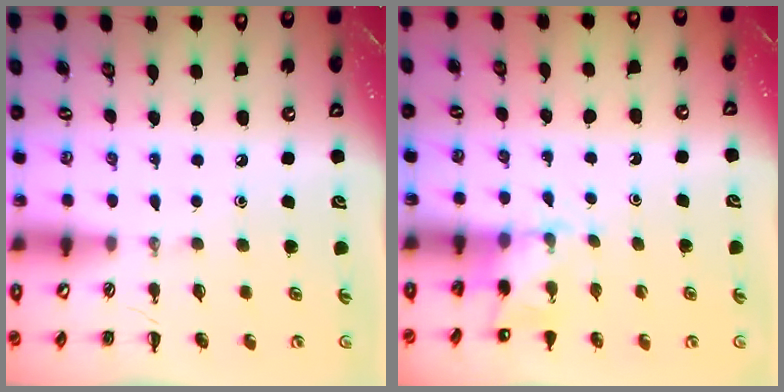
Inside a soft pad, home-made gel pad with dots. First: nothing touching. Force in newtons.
{"total": 4.6, "press": 4.5, "slide": 1.2}